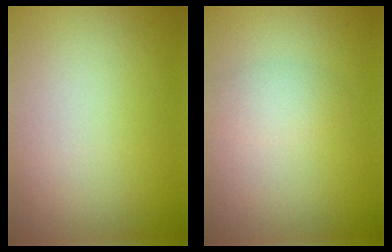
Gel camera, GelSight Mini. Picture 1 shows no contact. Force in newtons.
{"total": 1.8, "press": 1.8, "slide": 0.0}